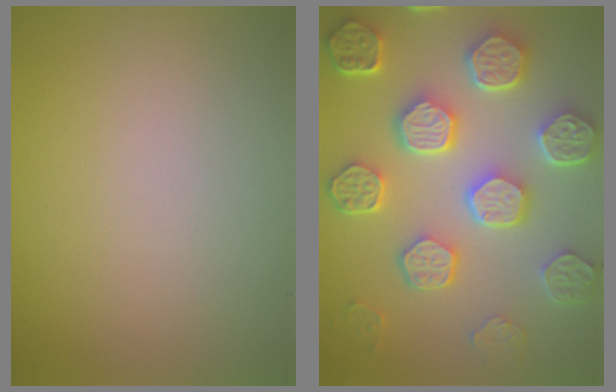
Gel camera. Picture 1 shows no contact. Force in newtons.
{"total": 8.8, "press": 6.7, "slide": 5.6}